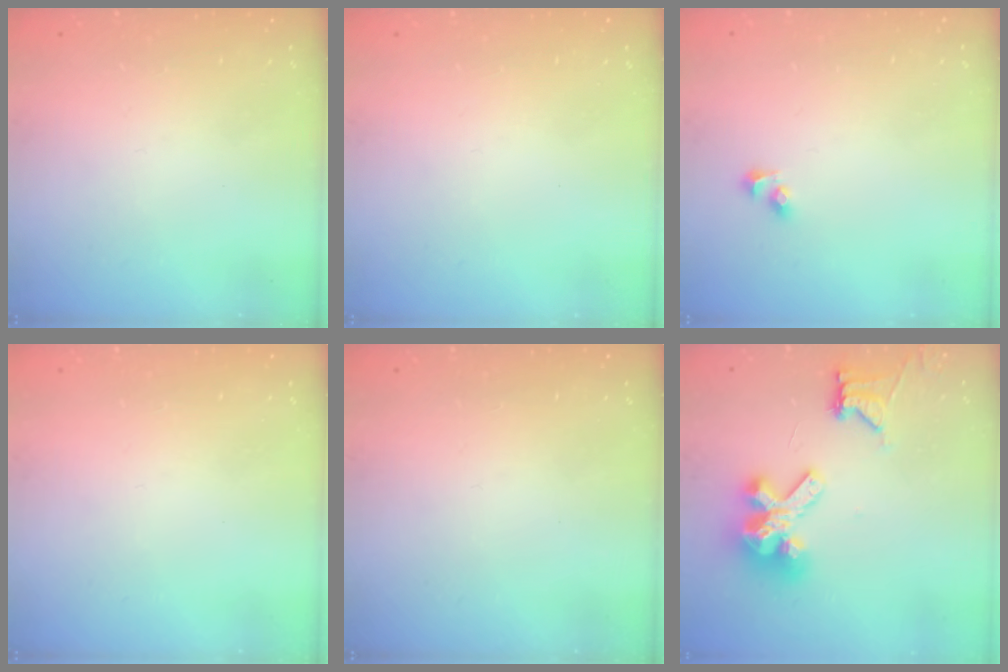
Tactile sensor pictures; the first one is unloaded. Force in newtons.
{"total": 0.0}
{"total": 2.7, "press": 2.4, "slide": 1.1}
{"total": 0.0}
{"total": 0.0}
{"total": 14.3, "press": 14.2, "slide": 1.7}